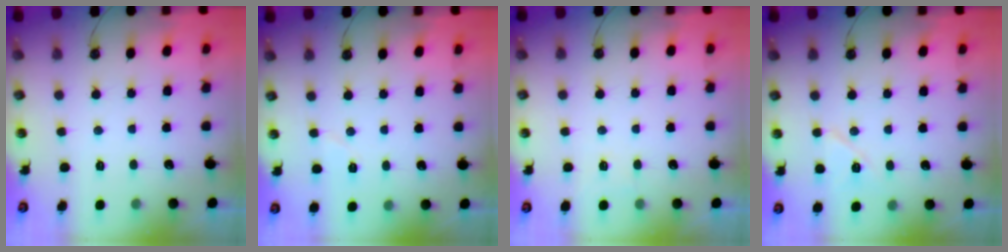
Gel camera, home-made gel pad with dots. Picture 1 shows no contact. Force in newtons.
{"total": 3.4, "press": 3.1, "slide": 1.3}
{"total": 2.9, "press": 2.9, "slide": 0.7}
{"total": 6.8, "press": 6.8, "slide": 0.3}